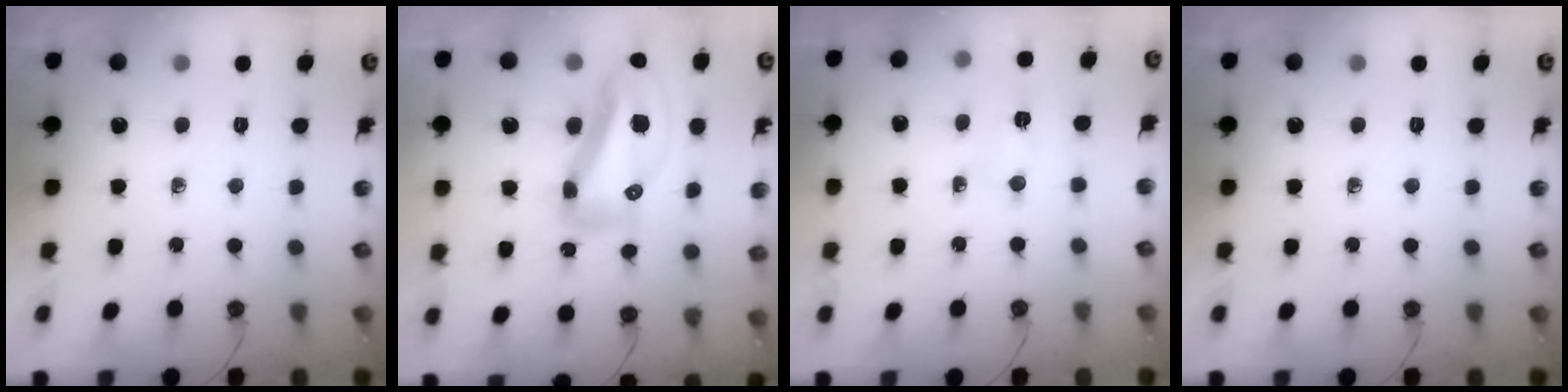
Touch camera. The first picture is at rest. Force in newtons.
{"total": 19.3, "press": 18.9, "slide": 3.9}
{"total": 6.7, "press": 2.3, "slide": 6.3}
{"total": 0.0}